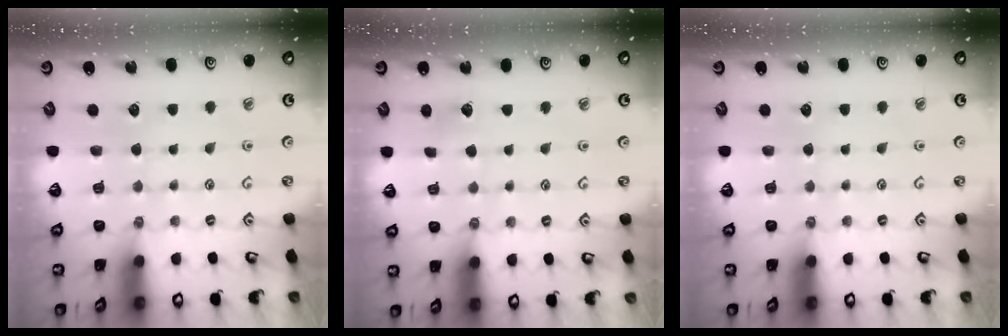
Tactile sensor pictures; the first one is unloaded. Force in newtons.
{"total": 3.3, "press": 3.3, "slide": 0.5}
{"total": 0.0}